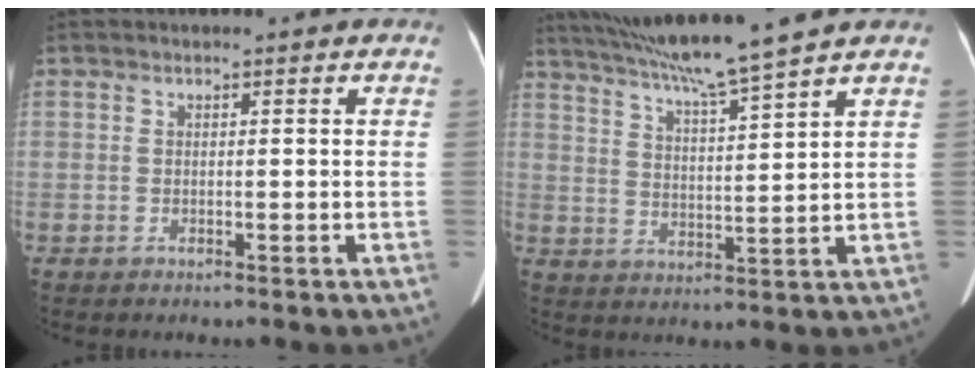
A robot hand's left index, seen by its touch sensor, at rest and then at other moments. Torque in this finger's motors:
{"motor_torque": [0.72, -0.89, 0.09, 0.10]}